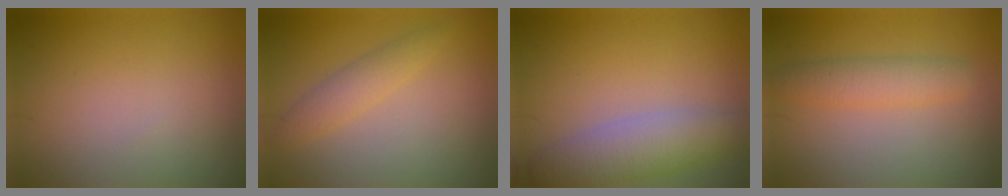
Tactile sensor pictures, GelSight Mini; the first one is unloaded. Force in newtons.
{"total": 2.2, "press": 2.2, "slide": 0.1}
{"total": 4.9, "press": 4.9, "slide": 0.5}
{"total": 2.7, "press": 2.7, "slide": 0.2}